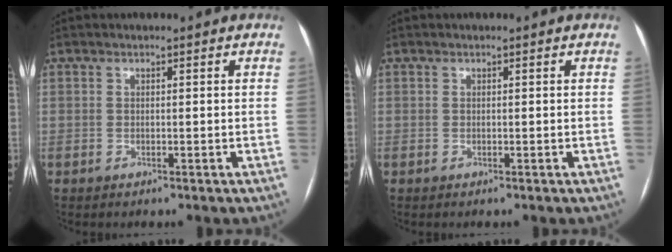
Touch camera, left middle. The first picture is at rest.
{"total": 0.0}